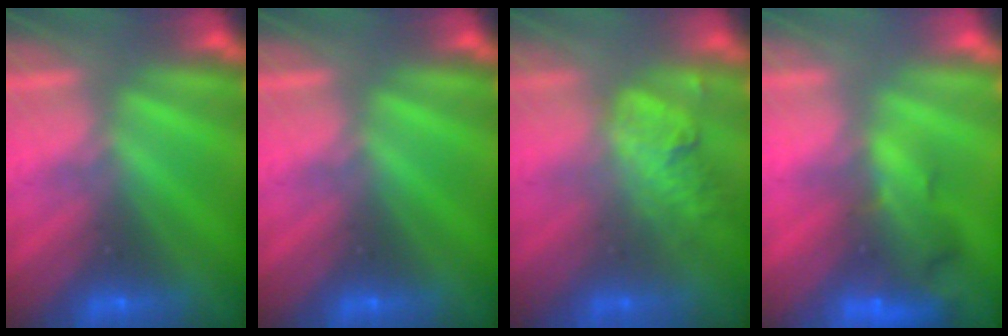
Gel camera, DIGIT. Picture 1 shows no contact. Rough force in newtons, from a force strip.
{"total": 0.0}
{"total": 2.2}
{"total": 7.3}